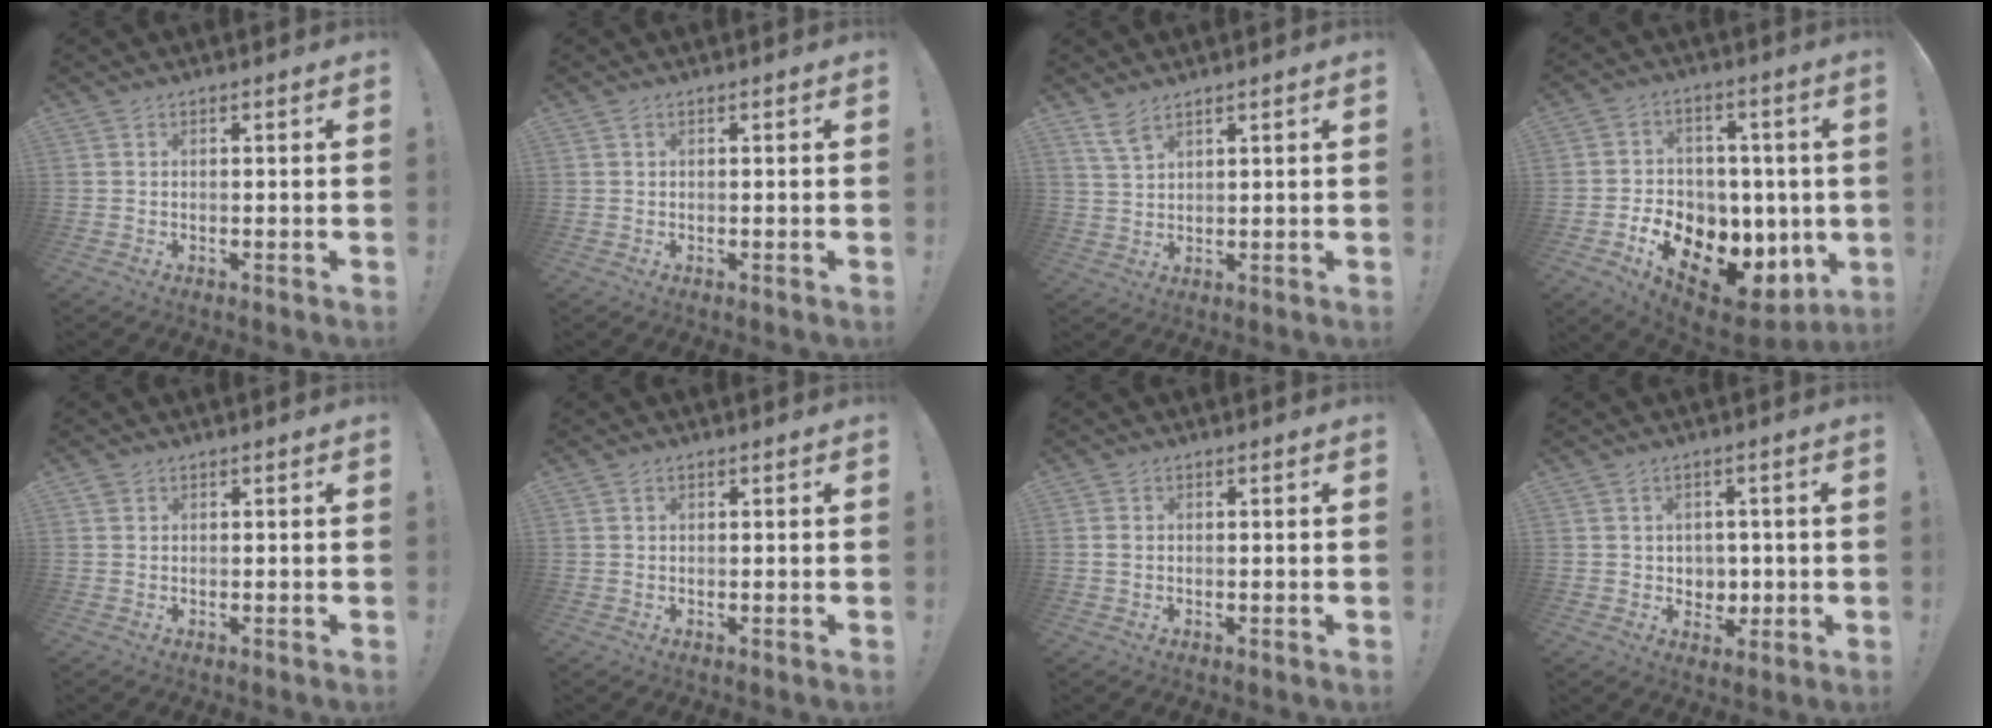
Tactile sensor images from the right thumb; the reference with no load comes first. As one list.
[{"total": 0.0}, {"total": 4.8, "force": [3.6, 1.6, 2.7], "torque": [-0.059, -0.016, 0.069]}, {"total": 15.0, "force": [-5.5, 11.4, 8.2], "torque": [-0.105, 0.025, -0.079]}, {"total": 1.0, "force": [0.7, 0.6, 0.2], "torque": [-0.010, 0.003, 0.014]}, {"total": 0.6, "force": [0.3, 0.5, 0.2], "torque": [0.005, -0.001, 0.003]}, {"total": 1.2, "force": [0.1, 1.0, 0.7], "torque": [-0.014, 0.005, 0.001]}, {"total": 5.1, "force": [1.2, 4.8, 1.0], "torque": [-0.012, -0.011, 0.027]}]